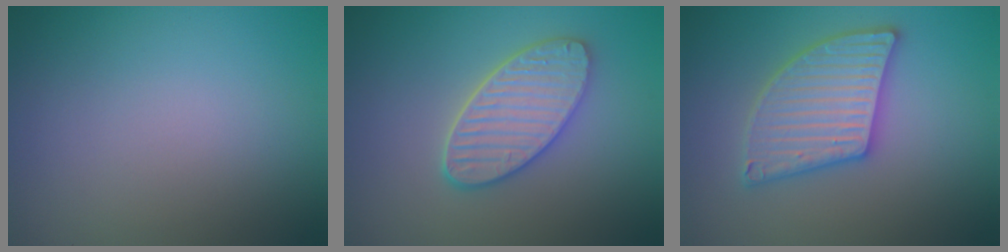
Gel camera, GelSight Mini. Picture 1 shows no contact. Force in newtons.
{"total": 4.7, "press": 4.2, "slide": 2.1}
{"total": 5.5, "press": 5.4, "slide": 0.7}